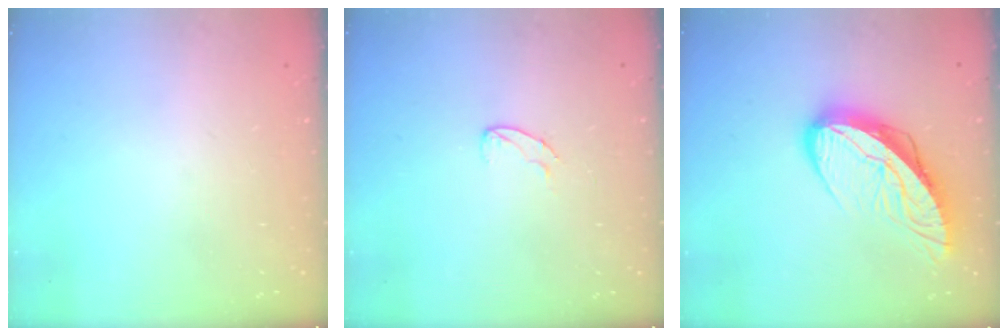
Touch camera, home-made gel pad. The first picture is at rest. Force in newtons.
{"total": 5.0, "press": 5.0, "slide": 0.5}
{"total": 12.5, "press": 12.5, "slide": 1.3}